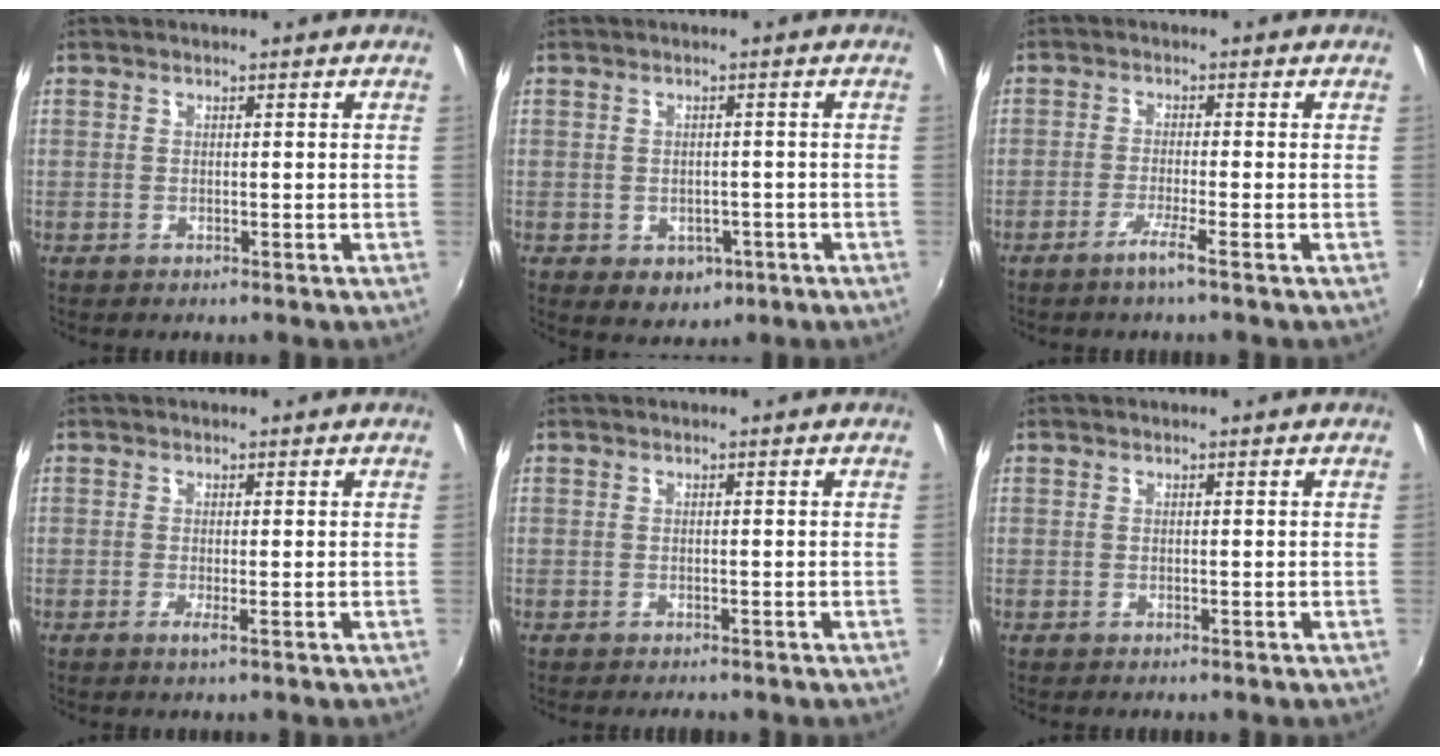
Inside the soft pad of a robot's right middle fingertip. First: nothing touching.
{"total": 5.1, "force": [-2.0, 4.0, 2.5], "torque": [-0.052, -0.009, -0.015]}
{"total": 3.1, "force": [-2.1, -0.8, 2.2], "torque": [-0.053, -0.006, -0.042]}
{"total": 1.0, "force": [-0.3, -0.4, 0.9], "torque": [-0.019, -0.006, -0.008]}
{"total": 1.1, "force": [-1.1, 0.3, 0.3], "torque": [-0.010, -0.006, -0.014]}
{"total": 0.0}